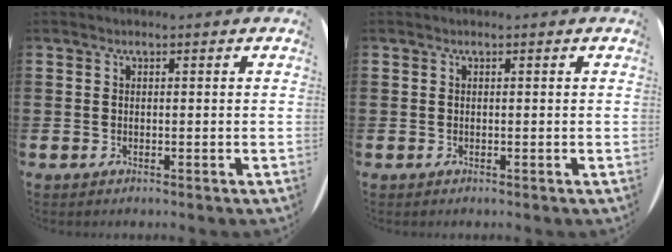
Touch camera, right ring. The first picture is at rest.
{"total": 0.0}